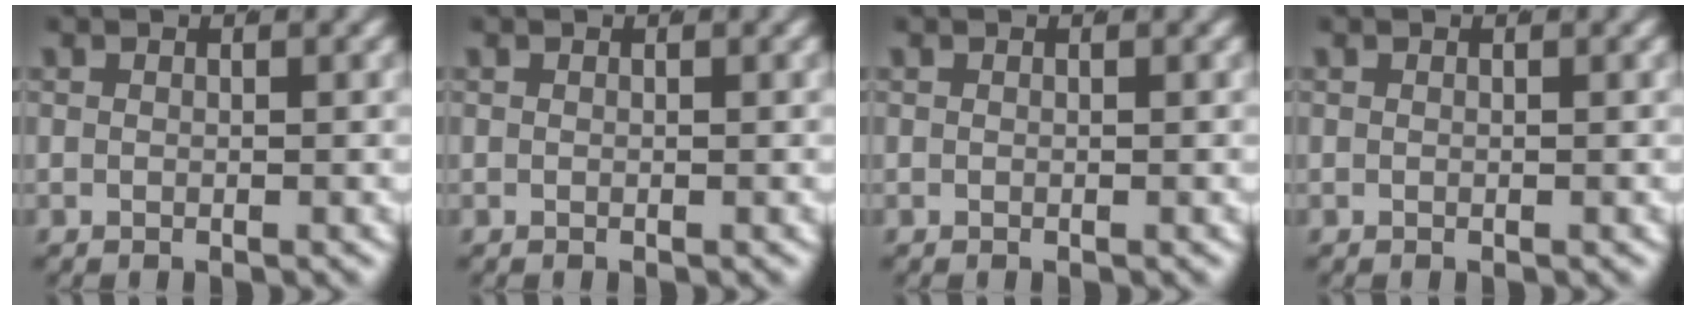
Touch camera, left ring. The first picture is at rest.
{"total": 0.0}
{"total": 0.0}
{"total": 0.0}